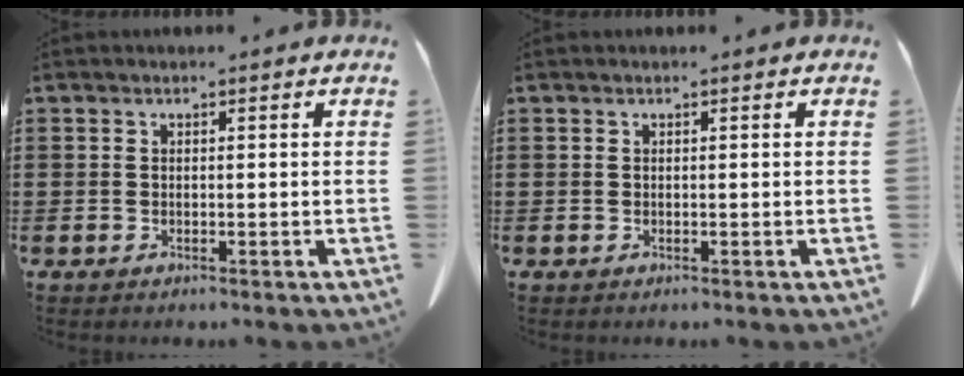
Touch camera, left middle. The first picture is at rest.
{"total": 0.0}